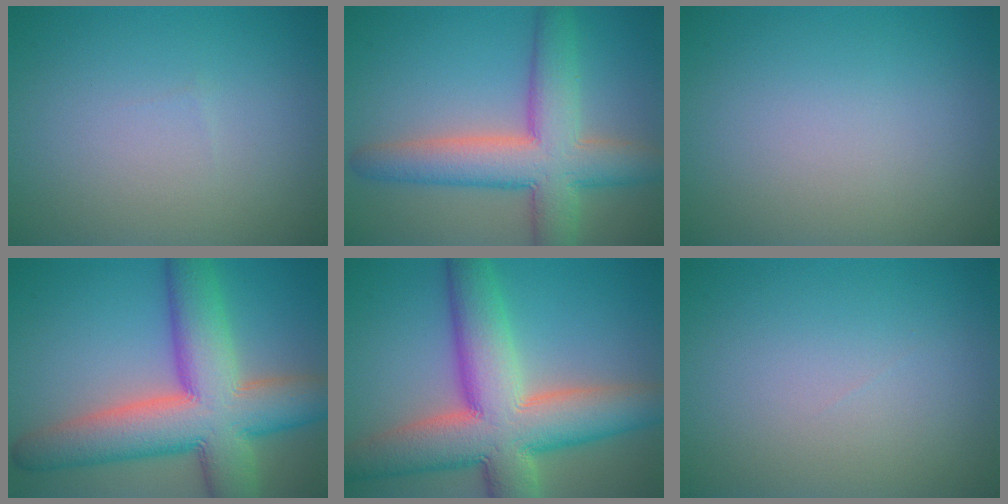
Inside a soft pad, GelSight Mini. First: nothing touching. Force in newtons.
{"total": 8.1, "press": 8.1, "slide": 0.3}
{"total": 0.0}
{"total": 12.2, "press": 12.2, "slide": 0.6}
{"total": 12.0, "press": 12.0, "slide": 0.8}
{"total": 0.0}